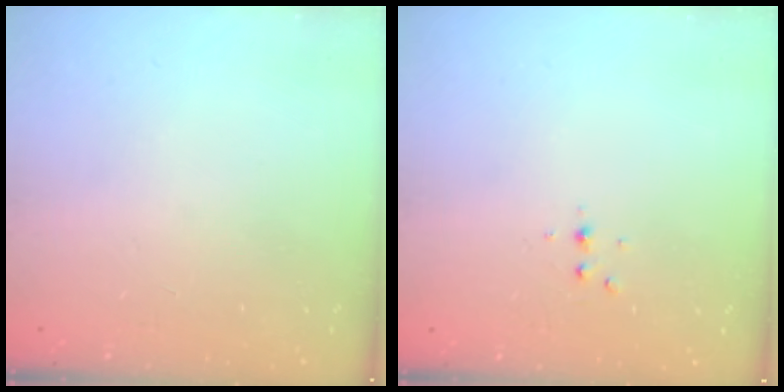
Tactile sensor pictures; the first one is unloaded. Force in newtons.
{"total": 4.0, "press": 3.6, "slide": 1.8}